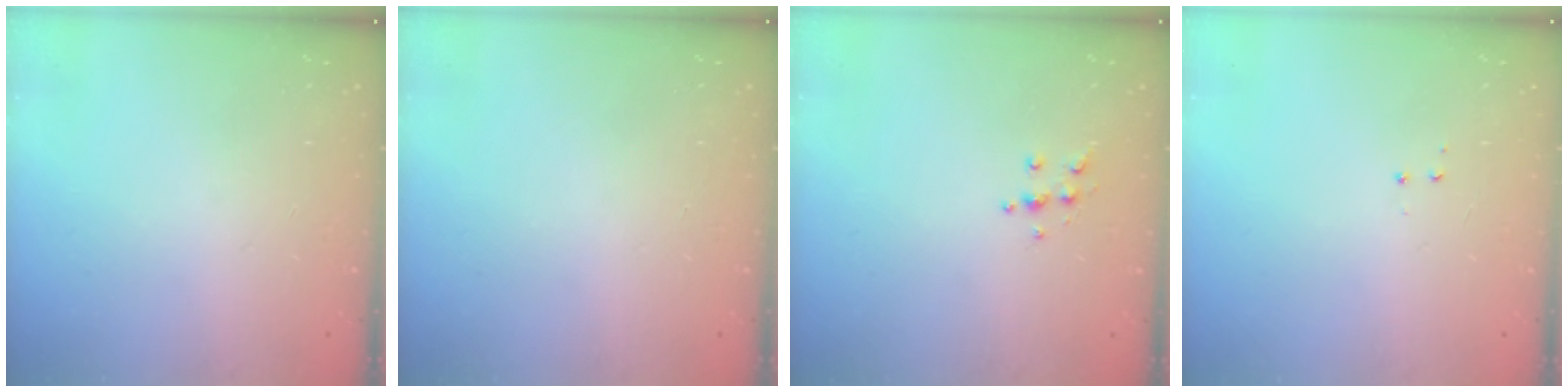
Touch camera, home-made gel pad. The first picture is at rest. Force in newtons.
{"total": 0.0}
{"total": 6.7, "press": 6.7, "slide": 0.8}
{"total": 3.5, "press": 3.5, "slide": 0.5}